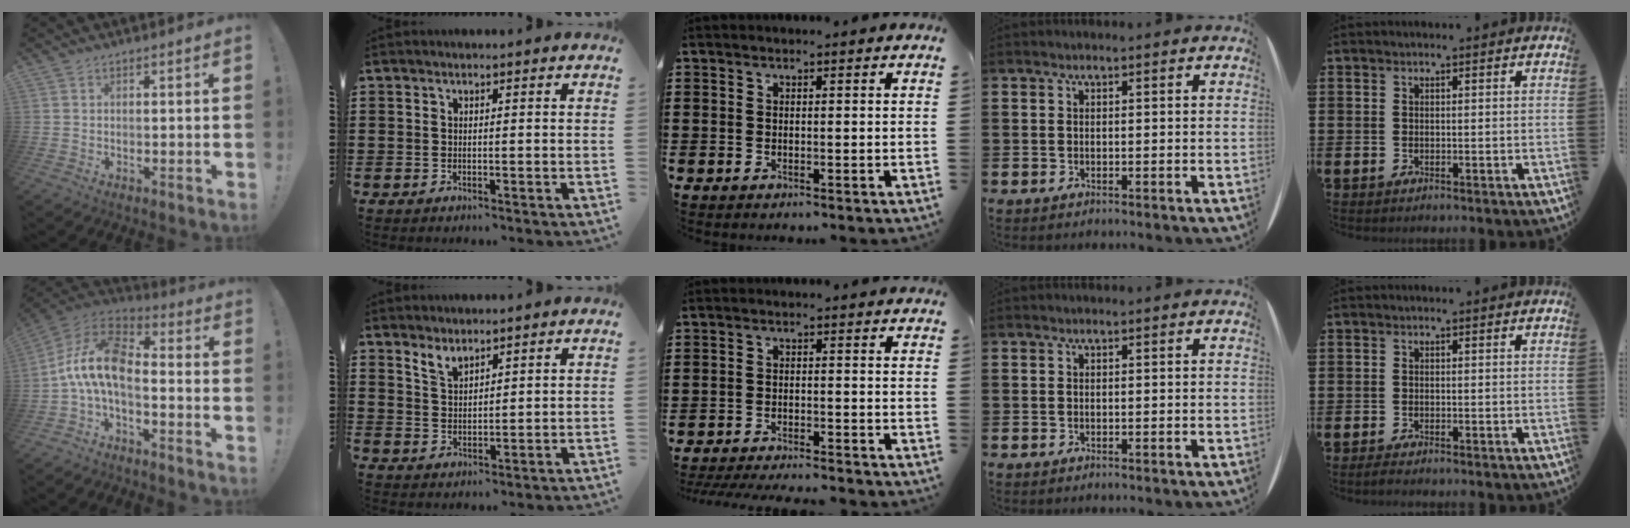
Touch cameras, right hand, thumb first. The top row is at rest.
{"thumb": {"total": 14.6, "force": [-1.6, 7.9, 12.1], "torque": [-0.239, 0.018, -0.020]}, "index": {"total": 2.8, "force": [2.5, 0.9, 0.9], "torque": [-0.024, 0.000, 0.048]}, "middle": {"total": 3.2, "force": [-3.2, 0.0, 0.5], "torque": [-0.017, -0.003, -0.068]}, "little": {"total": 0.8, "force": [-0.6, 0.1, 0.6], "torque": [-0.009, -0.002, -0.011]}}